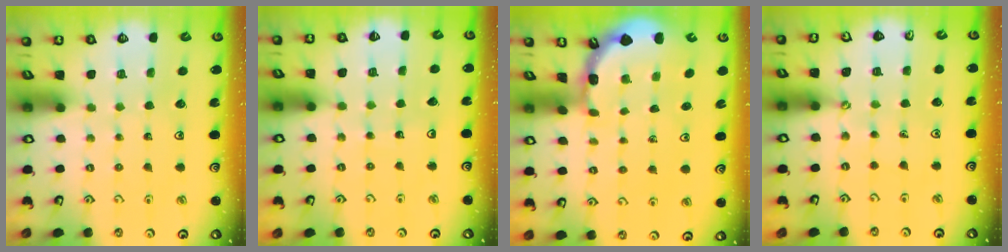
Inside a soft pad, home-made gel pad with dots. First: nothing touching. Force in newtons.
{"total": 3.4, "press": 3.4, "slide": 0.3}
{"total": 1.8, "press": 1.8, "slide": 0.1}
{"total": 1.9, "press": 1.9, "slide": 0.1}